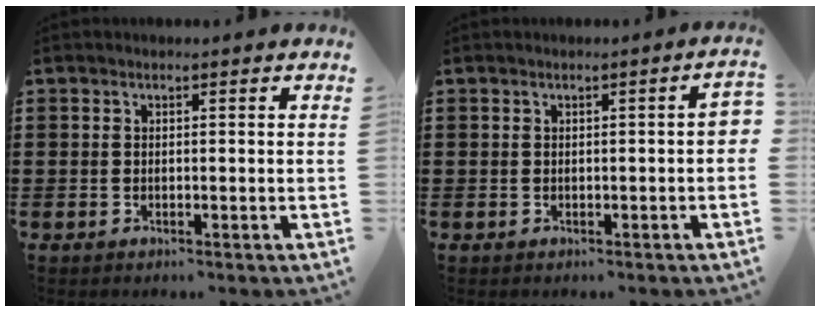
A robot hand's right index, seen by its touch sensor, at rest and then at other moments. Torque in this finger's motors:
{"motor_torque": [0.35, -0.26, 0.09, 0.02]}